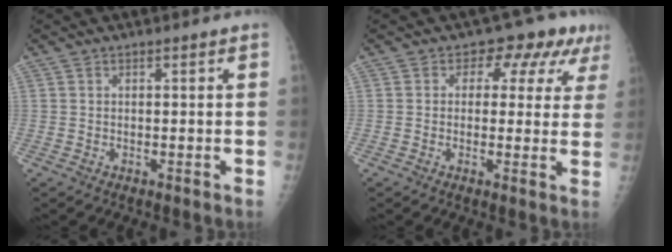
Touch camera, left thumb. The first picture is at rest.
{"total": 7.9, "force": [3.4, 5.4, 4.6], "torque": [-0.001, 0.001, 0.031]}